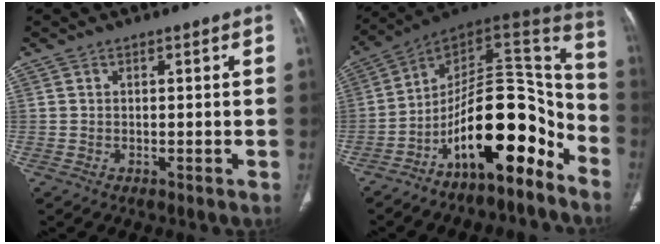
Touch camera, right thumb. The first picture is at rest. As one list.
[{"total": 21.0, "force": [-11.7, 8.4, 15.2], "torque": [-0.200, 0.128, -0.191]}]